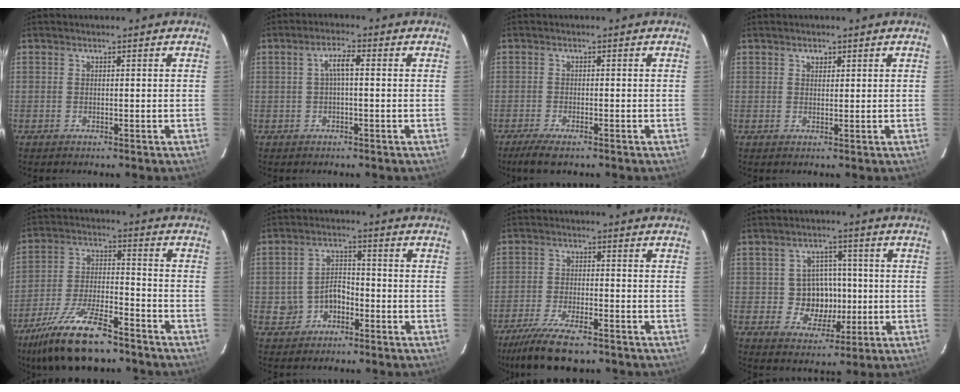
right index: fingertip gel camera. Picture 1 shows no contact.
{"total": 3.1, "force": [0.1, 0.7, 3.0], "torque": [-0.060, 0.011, 0.003]}
{"total": 4.5, "force": [-3.4, 1.0, 2.8], "torque": [-0.069, -0.014, -0.062]}
{"total": 1.3, "force": [0.7, 1.0, 0.5], "torque": [-0.006, 0.005, 0.013]}
{"total": 17.0, "force": [-13.0, 4.8, 9.8], "torque": [-0.204, -0.022, -0.229]}
{"total": 5.2, "force": [-2.3, 4.2, 2.0], "torque": [-0.049, 0.019, -0.027]}
{"total": 11.7, "force": [-9.3, 3.0, 6.5], "torque": [-0.153, -0.027, -0.163]}
{"total": 7.7, "force": [-0.6, 7.1, 3.0], "torque": [-0.066, 0.016, 0.001]}